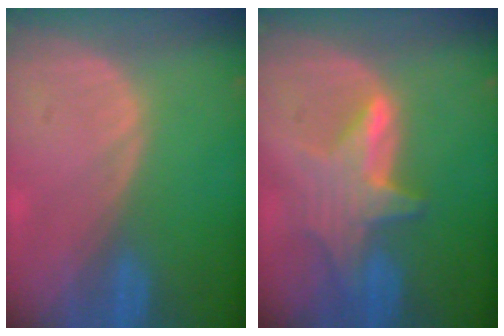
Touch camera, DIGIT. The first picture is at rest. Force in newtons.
{"total": 6.9, "press": 6.5, "slide": 2.4}